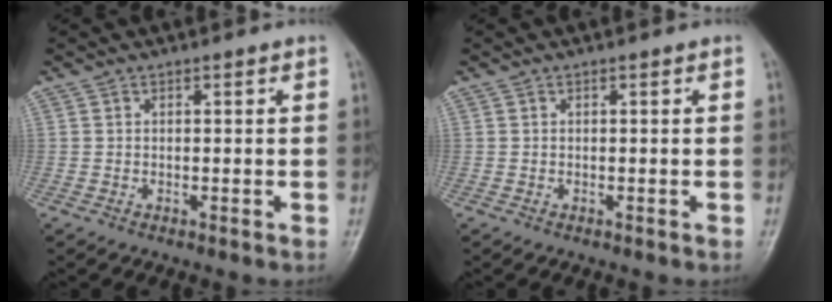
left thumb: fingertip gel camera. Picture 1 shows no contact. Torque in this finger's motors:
{"motor_torque": [-0.01, 0.00, 0.00, 0.00, 0.00]}